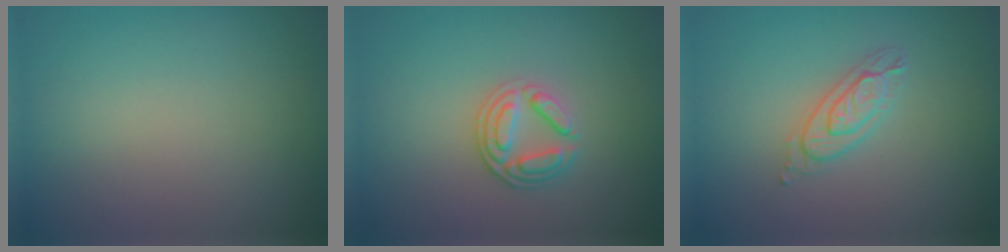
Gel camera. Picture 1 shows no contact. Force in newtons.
{"total": 2.6, "press": 2.5, "slide": 0.8}
{"total": 2.2, "press": 2.2, "slide": 0.3}